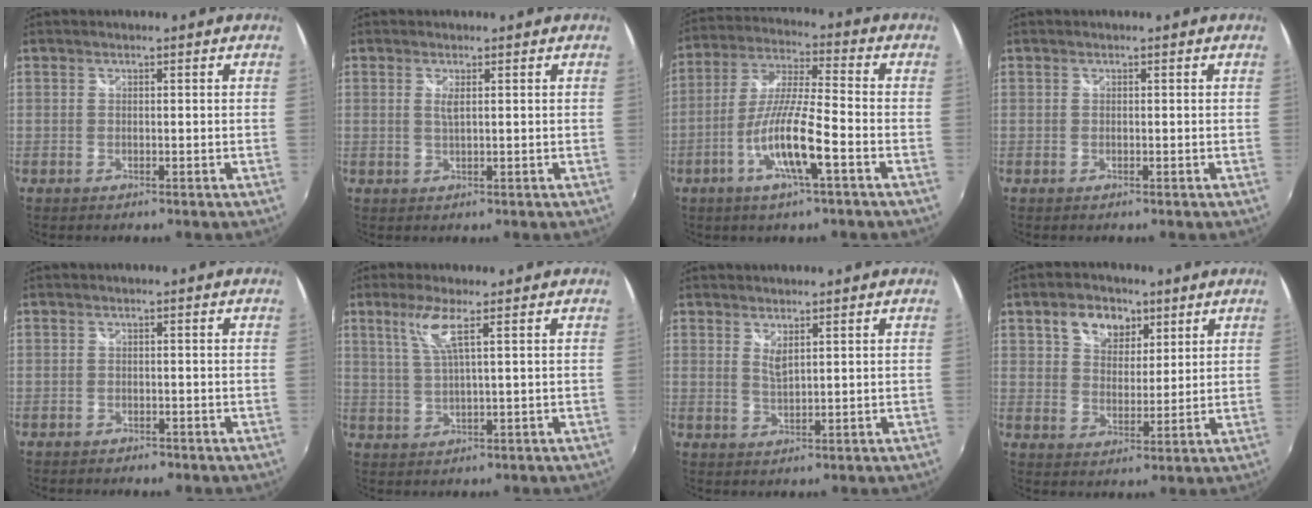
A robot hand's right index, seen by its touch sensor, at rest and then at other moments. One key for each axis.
{"total": 1.6, "fx": 0.5, "fy": 0.2, "fz": 1.5, "tx": -0.027, "ty": -0.002, "tz": 0.007}
{"total": 11.9, "fx": -5.0, "fy": 1.0, "fz": 10.7, "tx": -0.219, "ty": -0.006, "tz": -0.097}
{"total": 0.0}
{"total": 2.0, "fx": -1.6, "fy": 1.0, "fz": 0.7, "tx": -0.019, "ty": -0.008, "tz": -0.026}
{"total": 5.2, "fx": 2.4, "fy": -0.1, "fz": 4.6, "tx": -0.094, "ty": -0.002, "tz": 0.054}
{"total": 2.3, "fx": 1.4, "fy": 0.6, "fz": 1.8, "tx": -0.033, "ty": -0.006, "tz": 0.023}
{"total": 8.1, "fx": 4.3, "fy": 5.6, "fz": 4.0, "tx": -0.069, "ty": 0.020, "tz": 0.073}